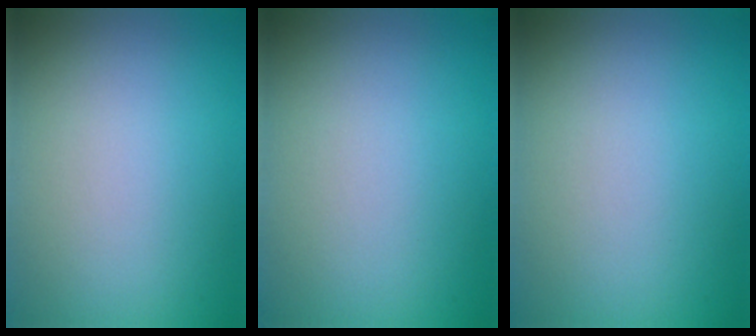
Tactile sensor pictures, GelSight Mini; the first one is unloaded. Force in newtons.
{"total": 0.0}
{"total": 0.0}